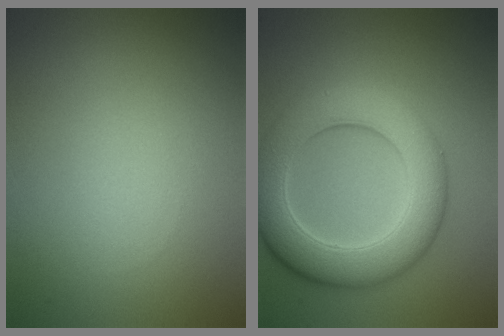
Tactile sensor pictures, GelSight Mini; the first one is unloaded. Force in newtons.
{"total": 8.1, "press": 8.1, "slide": 0.3}